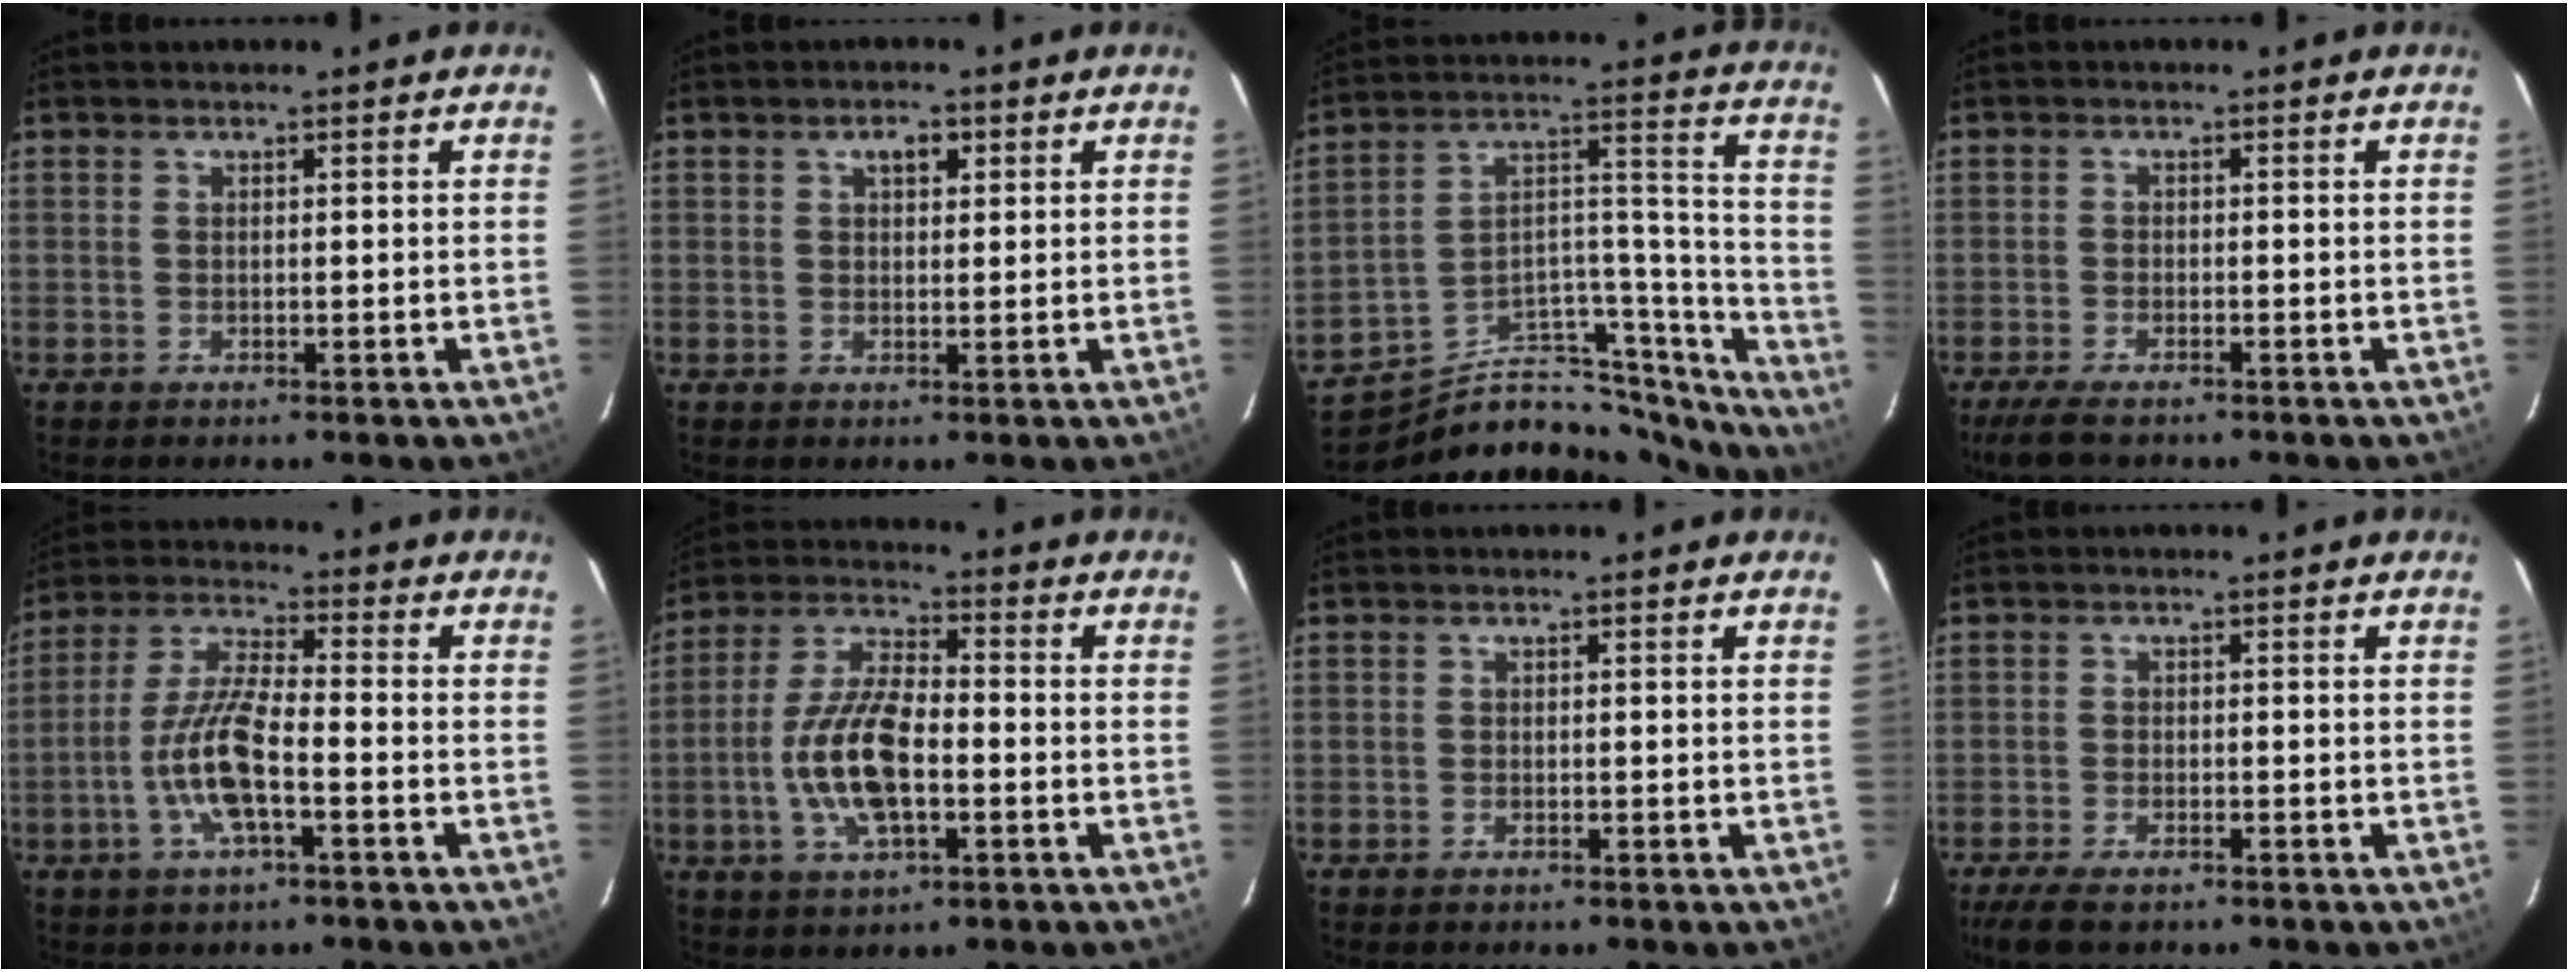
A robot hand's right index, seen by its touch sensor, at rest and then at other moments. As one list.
[{"total": 2.5, "force": [1.1, 1.6, 1.6], "torque": [-0.023, 0.009, 0.019]}, {"total": 23.1, "force": [-20.9, 7.4, 6.3], "torque": [-0.056, 0.082, -0.320]}, {"total": 5.3, "force": [-4.1, 1.5, 2.9], "torque": [-0.076, -0.019, -0.077]}, {"total": 10.4, "force": [-3.7, 2.3, 9.4], "torque": [-0.200, 0.001, -0.073]}, {"total": 12.6, "force": [-3.0, 5.0, 11.2], "torque": [-0.234, 0.002, -0.058]}, {"total": 0.6, "force": [-0.5, 0.3, 0.1], "torque": [-0.003, 0.001, -0.010]}, {"total": 6.0, "force": [-4.6, 2.0, 3.4], "torque": [-0.087, -0.021, -0.085]}]